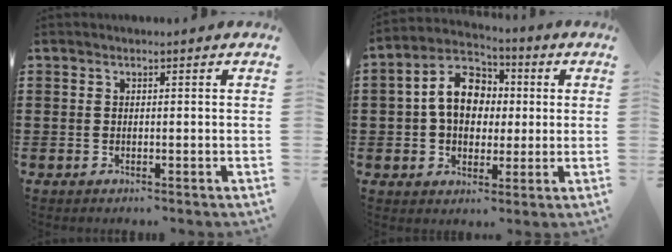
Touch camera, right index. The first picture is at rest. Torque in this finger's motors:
{"motor_torque": [2.14, 0.00, 1.06, 0.21]}